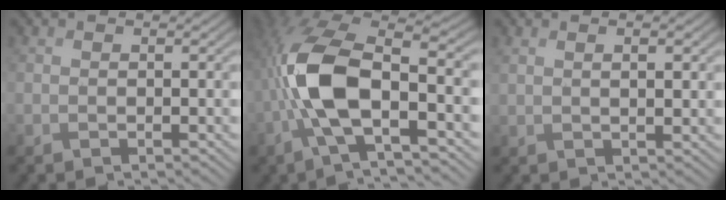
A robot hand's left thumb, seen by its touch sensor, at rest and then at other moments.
{"total": 12.5, "force": [-2.6, 5.1, 11.1], "torque": [-0.244, 0.002, -0.059]}
{"total": 2.6, "force": [1.1, 0.8, 2.2], "torque": [-0.043, -0.002, 0.027]}